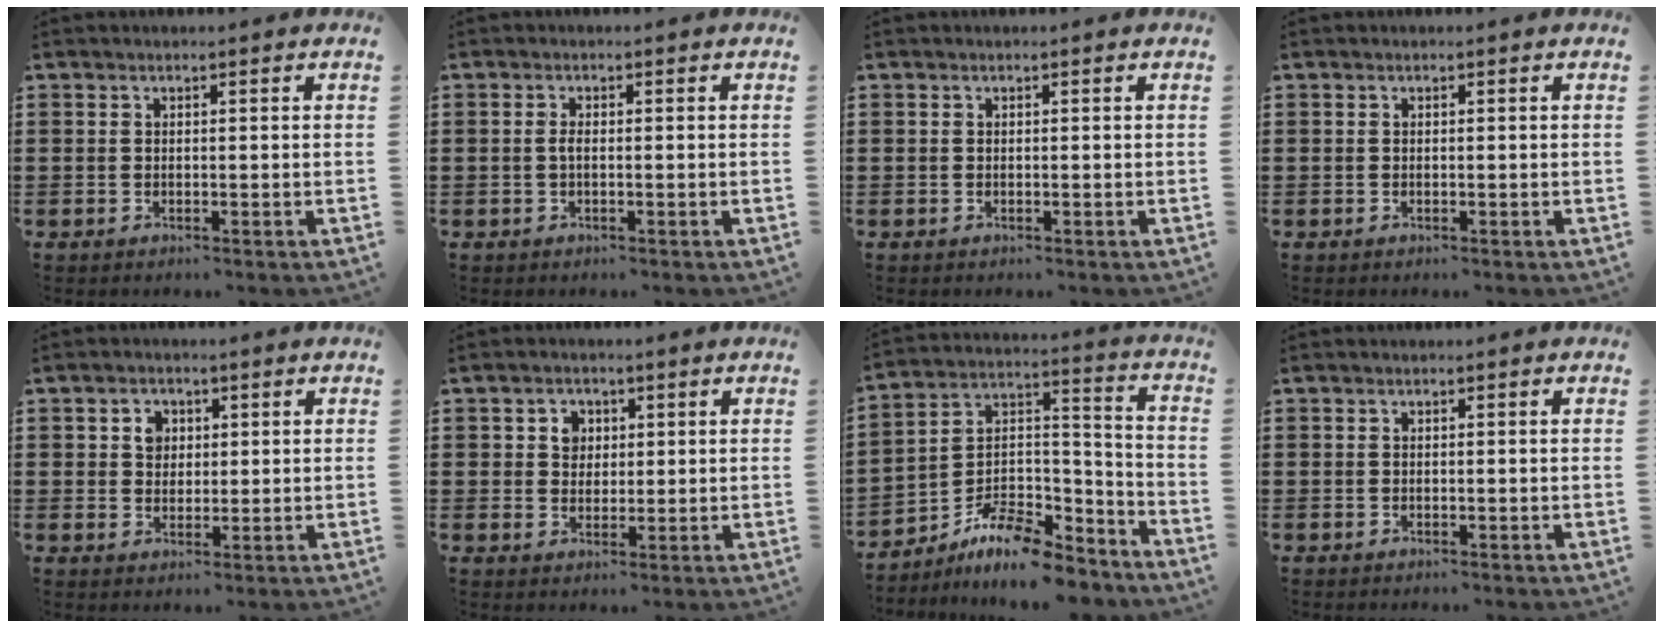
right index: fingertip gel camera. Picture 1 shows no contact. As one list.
[{"total": 1.4, "force": [-0.3, 0.4, 1.3], "torque": [-0.032, -0.003, -0.007]}, {"total": 0.0}, {"total": 0.0}, {"total": 2.9, "force": [0.9, 2.5, 1.2], "torque": [-0.034, 0.011, 0.015]}, {"total": 3.0, "force": [0.9, 2.7, 1.1], "torque": [-0.032, 0.012, 0.014]}, {"total": 9.8, "force": [-8.4, 2.8, 4.2], "torque": [-0.081, 0.022, -0.167]}, {"total": 0.0}]